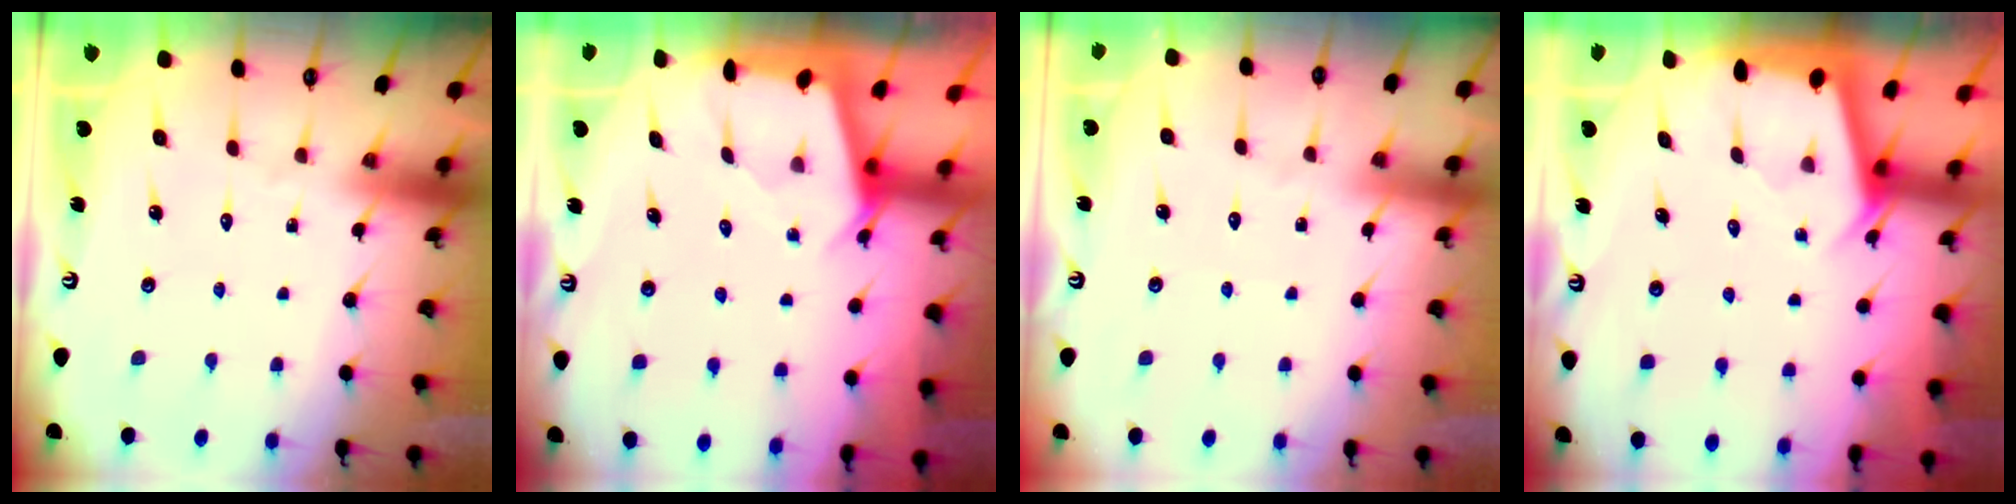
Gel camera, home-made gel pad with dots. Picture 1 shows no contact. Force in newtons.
{"total": 2.4, "press": 2.4, "slide": 0.3}
{"total": 2.0, "press": 2.0, "slide": 0.3}
{"total": 2.3, "press": 2.3, "slide": 0.2}